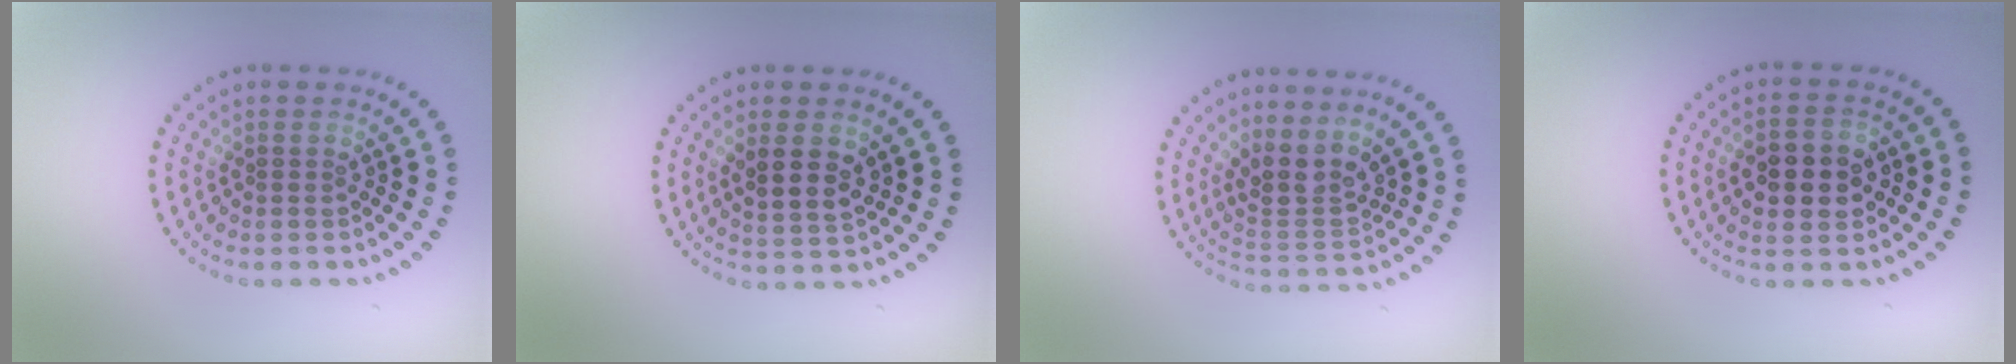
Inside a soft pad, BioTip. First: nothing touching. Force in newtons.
{"total": 2.9, "press": 2.7, "slide": 1.0}
{"total": 3.3, "press": 2.5, "slide": 2.2}
{"total": 5.0, "press": 5.0, "slide": 0.3}